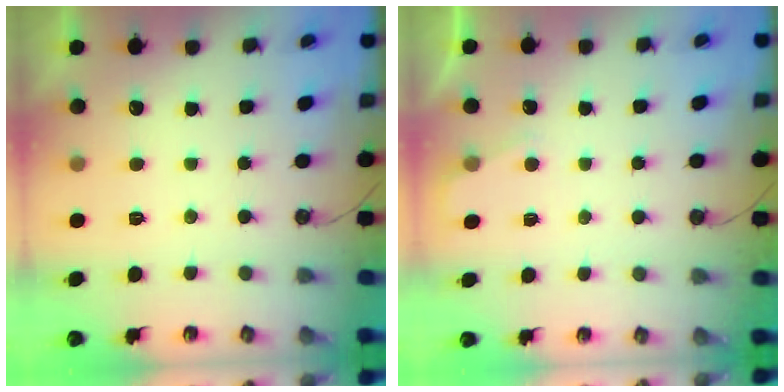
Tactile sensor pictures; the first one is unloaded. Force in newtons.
{"total": 2.4, "press": 2.4, "slide": 0.4}